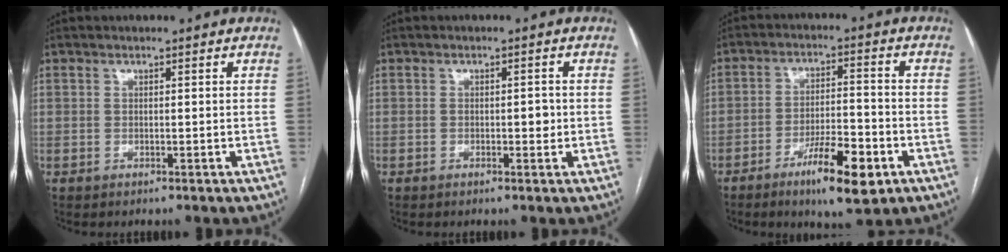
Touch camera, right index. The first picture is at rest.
{"total": 1.9, "force": [-0.2, 0.9, 1.6], "torque": [-0.023, 0.001, -0.002]}
{"total": 10.1, "force": [-5.4, 2.2, 8.3], "torque": [-0.141, -0.005, -0.083]}